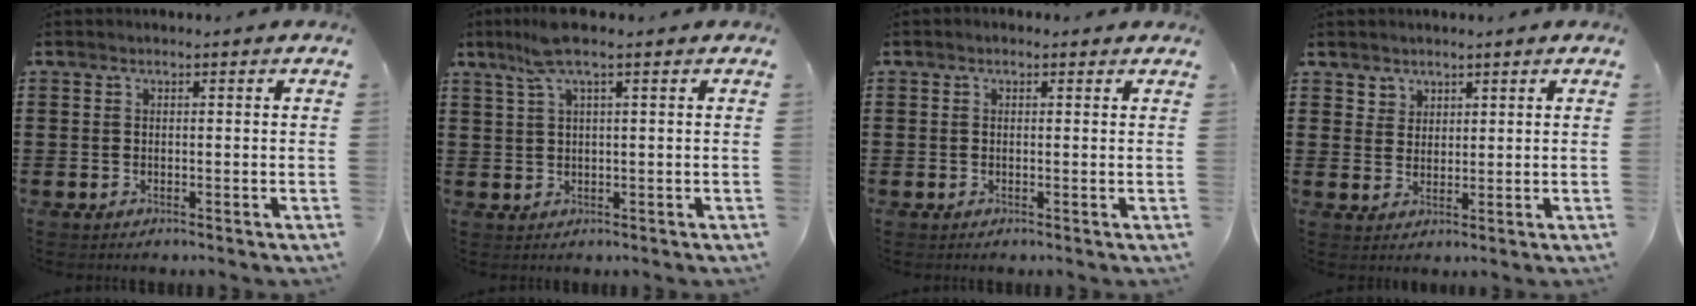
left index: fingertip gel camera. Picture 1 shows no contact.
{"total": 4.9, "force": [2.7, 0.6, 4.0], "torque": [-0.085, 0.005, 0.049]}
{"total": 0.6, "force": [0.0, 0.6, 0.3], "torque": [-0.007, 0.005, 0.000]}
{"total": 2.5, "force": [1.8, 1.7, -0.1], "torque": [-0.007, 0.006, 0.035]}